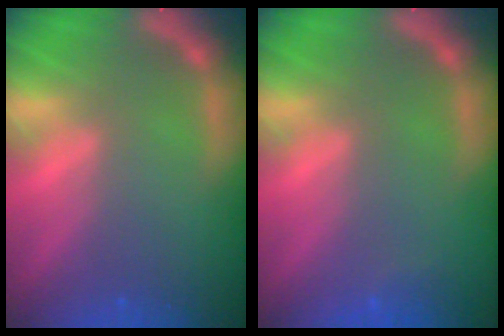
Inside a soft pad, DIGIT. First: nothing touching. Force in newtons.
{"total": 0.9}